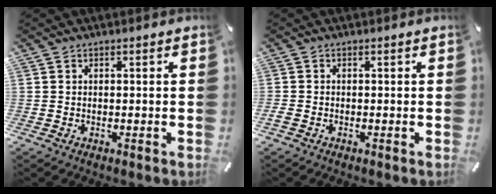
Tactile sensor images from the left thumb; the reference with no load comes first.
{"total": 0.8, "force": [-0.5, 0.4, 0.3], "torque": [-0.004, 0.000, -0.010]}